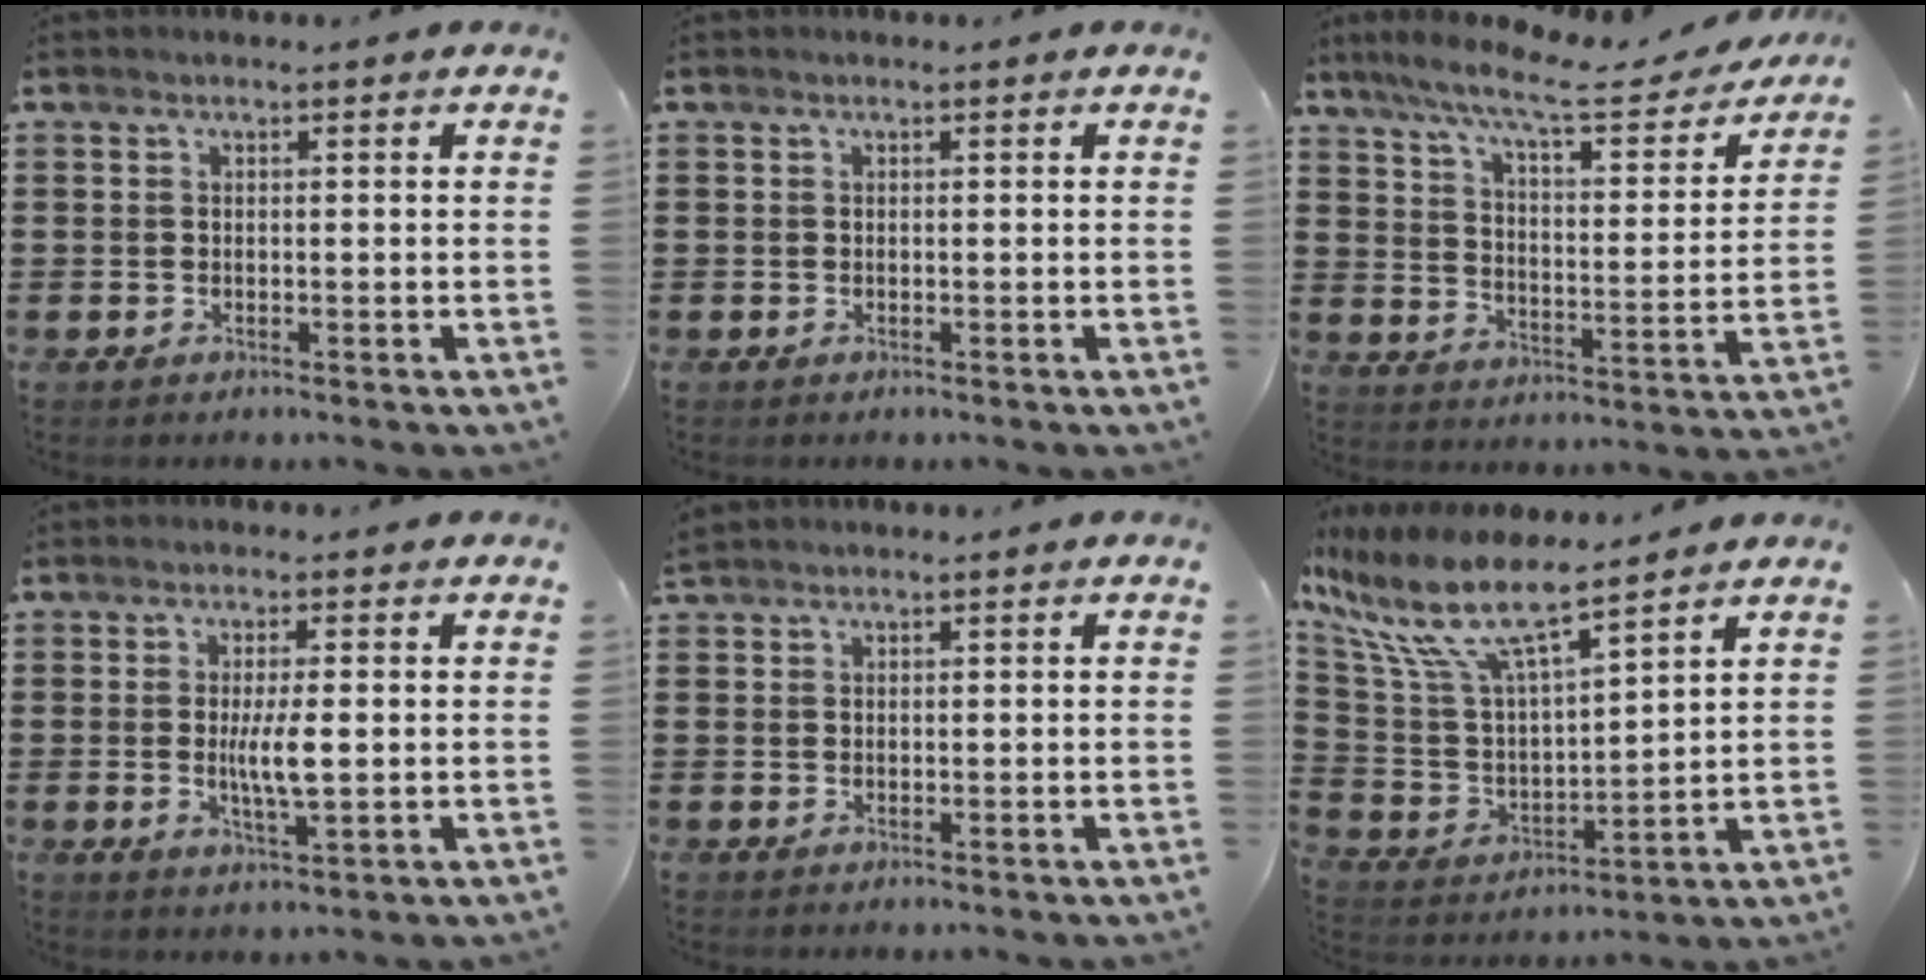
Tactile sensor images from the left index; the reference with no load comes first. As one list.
[{"total": 0.0}, {"total": 10.1, "force": [8.2, 0.9, 5.9], "torque": [-0.137, -0.043, 0.134]}, {"total": 5.1, "force": [0.1, 0.8, 5.0], "torque": [-0.097, -0.006, -0.002]}, {"total": 0.8, "force": [0.8, 0.2, 0.1], "torque": [-0.004, 0.001, 0.016]}, {"total": 11.3, "force": [8.3, 2.5, 7.3], "torque": [-0.186, -0.048, 0.139]}]